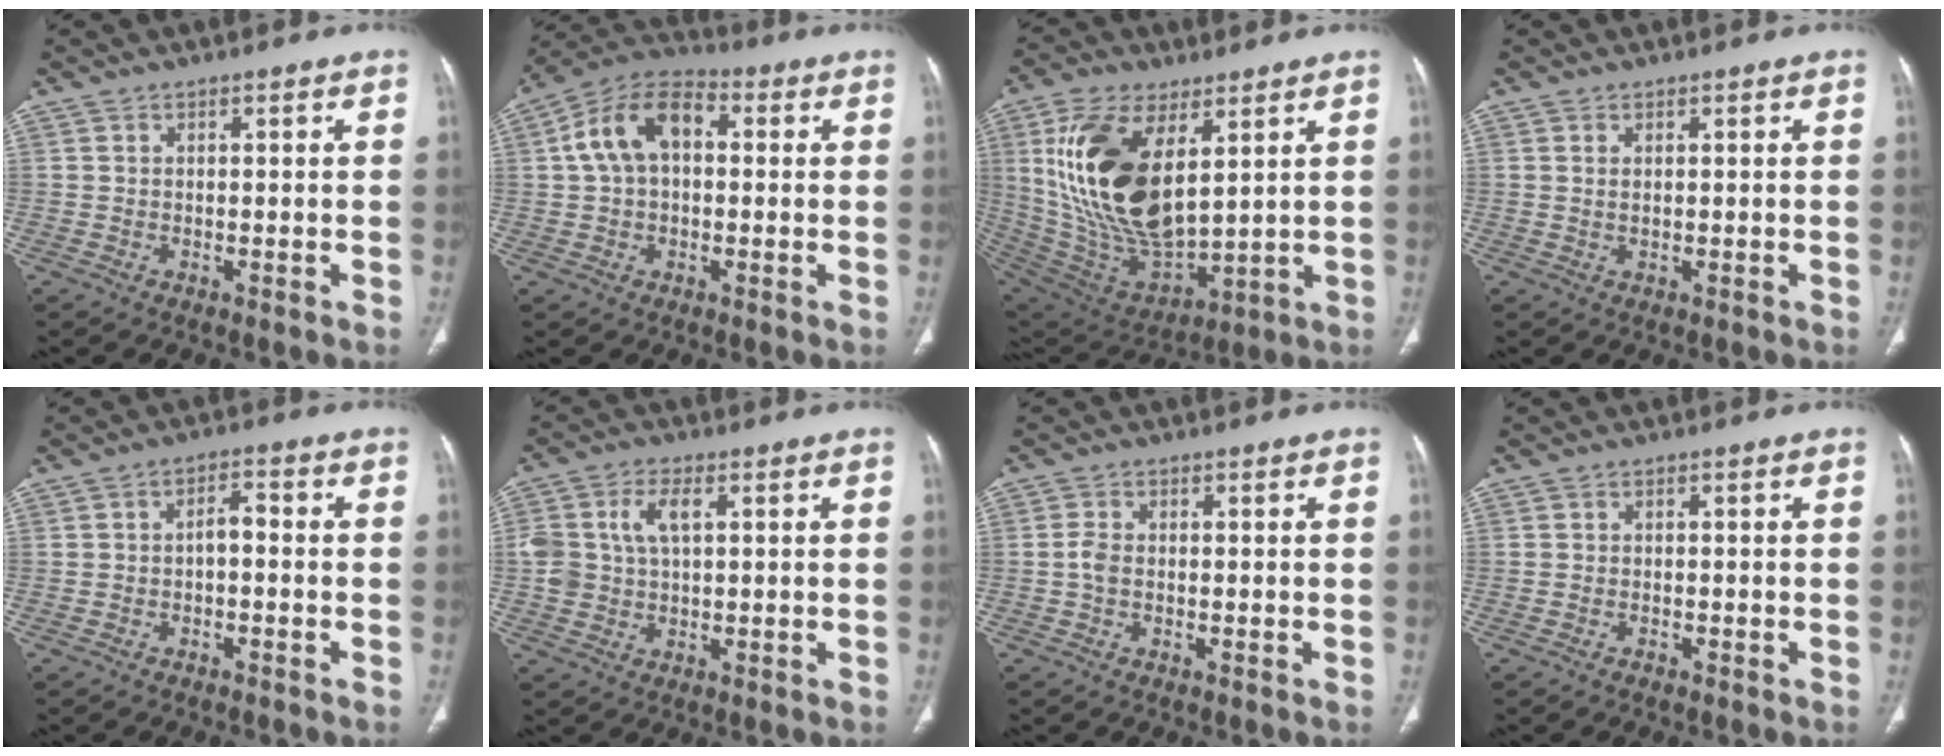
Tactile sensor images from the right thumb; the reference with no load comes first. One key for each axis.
{"total": 12.0, "fx": 1.9, "fy": 7.7, "fz": 9.1, "tx": -0.161, "ty": 0.035, "tz": 0.022}
{"total": 22.7, "fx": 6.6, "fy": 11.2, "fz": 18.6, "tx": -0.354, "ty": -0.032, "tz": 0.135}
{"total": 0.9, "fx": 0.3, "fy": 0.3, "fz": 0.7, "tx": -0.014, "ty": -0.001, "tz": 0.008}
{"total": 3.0, "fx": -0.8, "fy": 1.5, "fz": 2.5, "tx": -0.033, "ty": 0.021, "tz": -0.017}
{"total": 7.0, "fx": 1.6, "fy": 4.2, "fz": 5.4, "tx": -0.112, "ty": 0.011, "tz": 0.034}
{"total": 1.9, "fx": -0.3, "fy": 1.2, "fz": 1.5, "tx": -0.033, "ty": 0.003, "tz": -0.009}
{"total": 0.7, "fx": -0.5, "fy": 0.4, "fz": 0.2, "tx": -0.007, "ty": 0.002, "tz": -0.011}